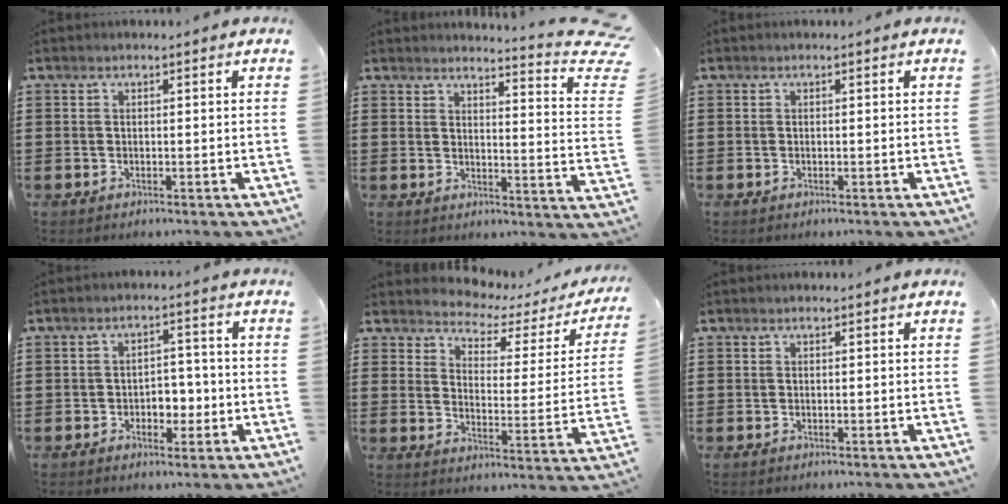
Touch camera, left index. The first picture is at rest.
{"total": 4.6, "force": [4.1, -0.3, 2.1], "torque": [-0.037, -0.039, 0.063]}
{"total": 0.0}
{"total": 3.9, "force": [-1.1, 2.9, 2.4], "torque": [-0.037, 0.000, -0.029]}
{"total": 3.3, "force": [3.1, 0.9, 0.9], "torque": [-0.042, -0.025, 0.044]}
{"total": 0.0}